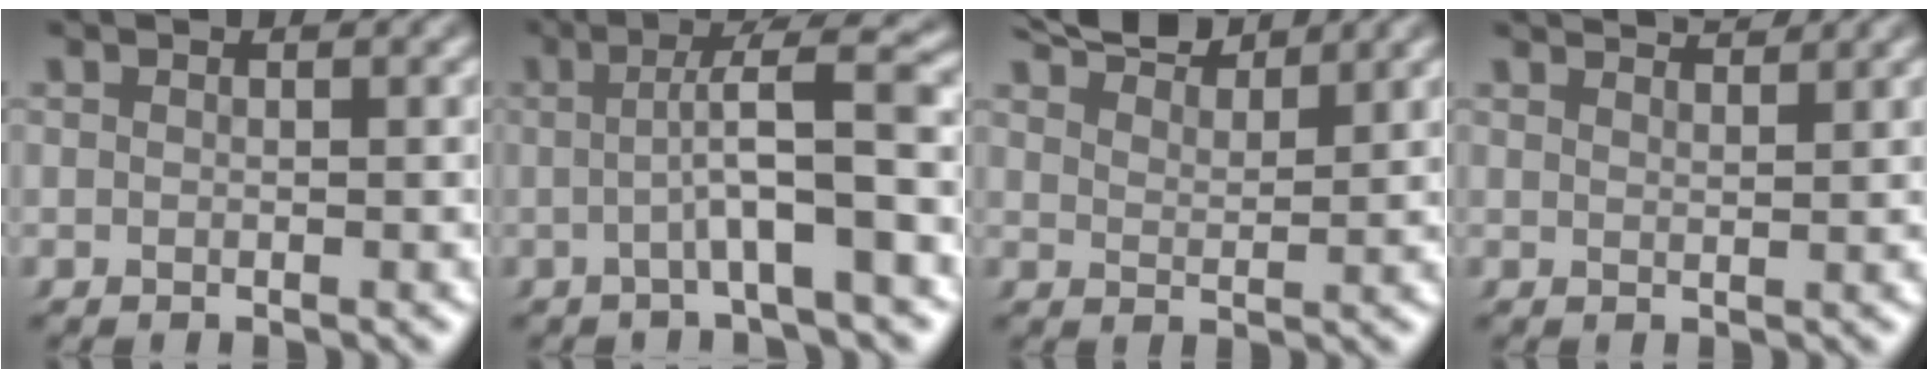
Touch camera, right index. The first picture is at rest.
{"total": 6.1, "force": [-0.1, 1.0, 6.0], "torque": [-0.070, 0.019, -0.005]}
{"total": 5.5, "force": [4.9, 1.3, 2.0], "torque": [-0.037, 0.006, 0.081]}
{"total": 2.6, "force": [2.5, -0.3, 0.6], "torque": [-0.001, 0.001, 0.042]}